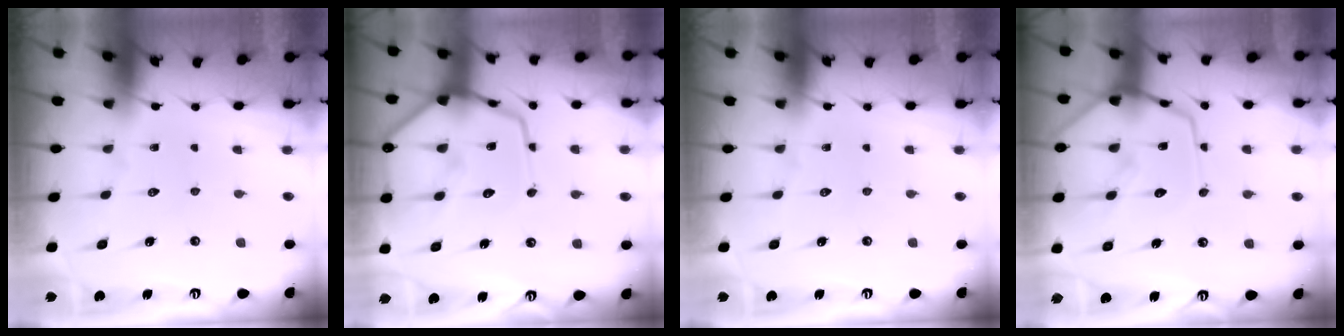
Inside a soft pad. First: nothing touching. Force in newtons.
{"total": 15.1, "press": 15.0, "slide": 1.5}
{"total": 0.0}
{"total": 15.7, "press": 15.6, "slide": 1.4}